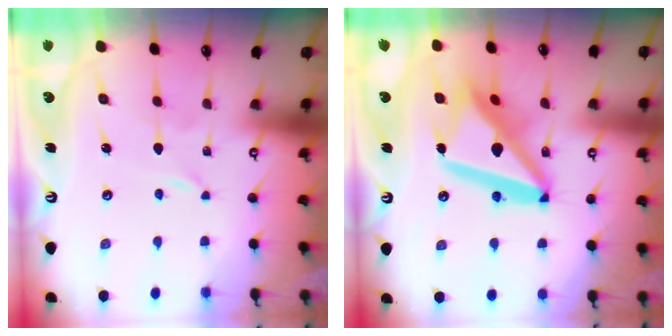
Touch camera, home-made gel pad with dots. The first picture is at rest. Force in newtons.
{"total": 20.4, "press": 20.3, "slide": 2.2}